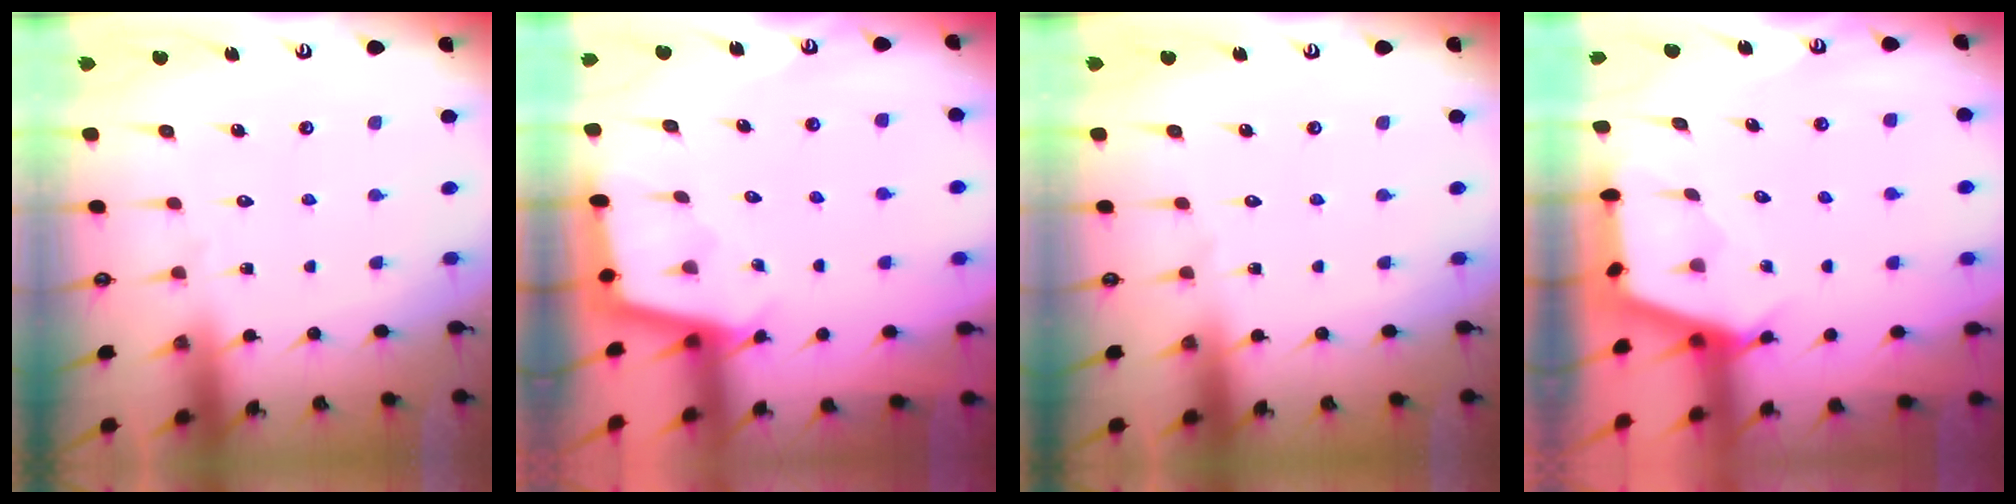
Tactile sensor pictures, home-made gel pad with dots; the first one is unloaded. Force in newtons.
{"total": 2.3, "press": 2.3, "slide": 0.2}
{"total": 0.0}
{"total": 2.7, "press": 2.7, "slide": 0.4}